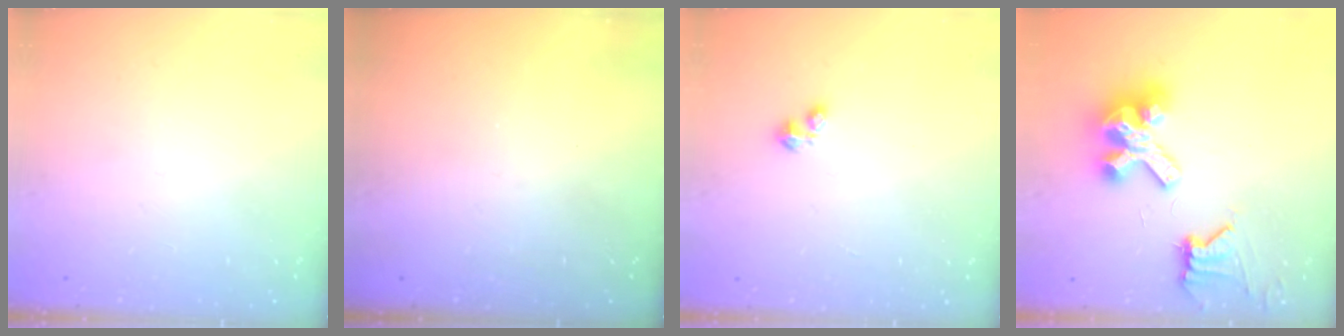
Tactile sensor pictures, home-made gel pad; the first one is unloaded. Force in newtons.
{"total": 0.0}
{"total": 1.1, "press": 1.1, "slide": 0.3}
{"total": 11.8, "press": 11.7, "slide": 1.4}